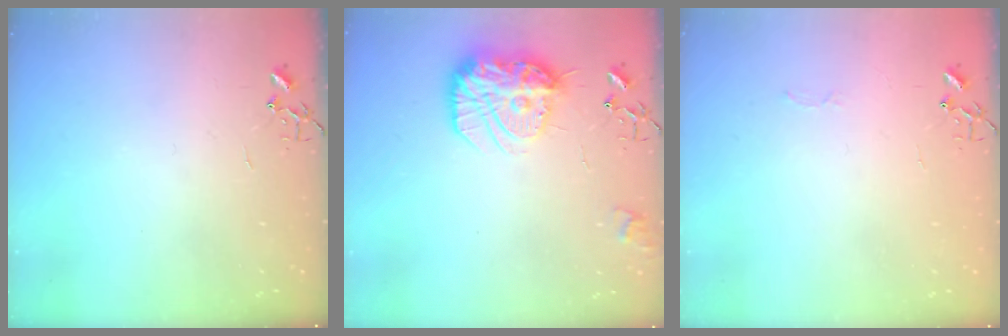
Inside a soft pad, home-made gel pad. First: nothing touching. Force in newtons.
{"total": 16.5, "press": 16.5, "slide": 1.4}
{"total": 2.5, "press": 2.5, "slide": 0.4}